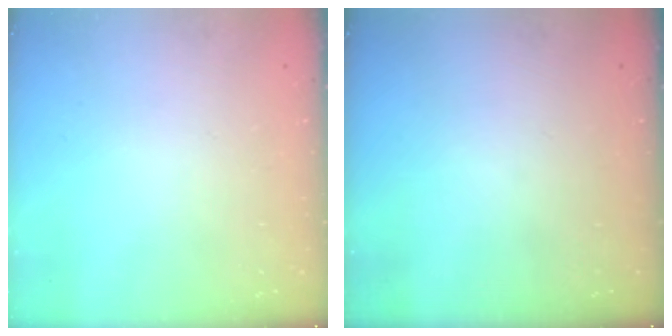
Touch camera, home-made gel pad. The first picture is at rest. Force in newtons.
{"total": 0.0}